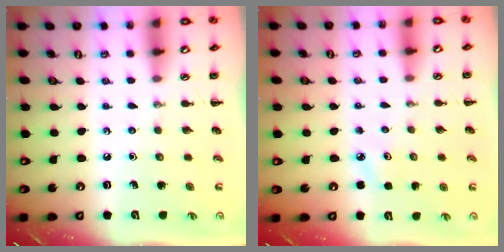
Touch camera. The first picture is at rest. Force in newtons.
{"total": 2.7, "press": 2.5, "slide": 0.8}